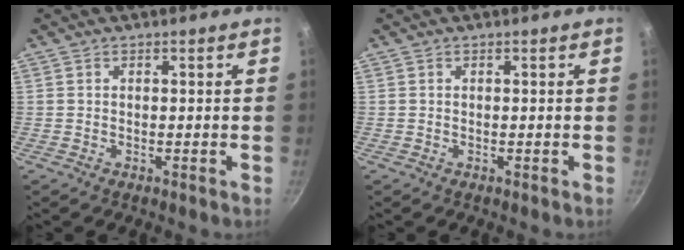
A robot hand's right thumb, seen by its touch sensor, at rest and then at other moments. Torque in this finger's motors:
{"motor_torque": [0.00, 0.00, 0.09, -0.07, 0.00]}